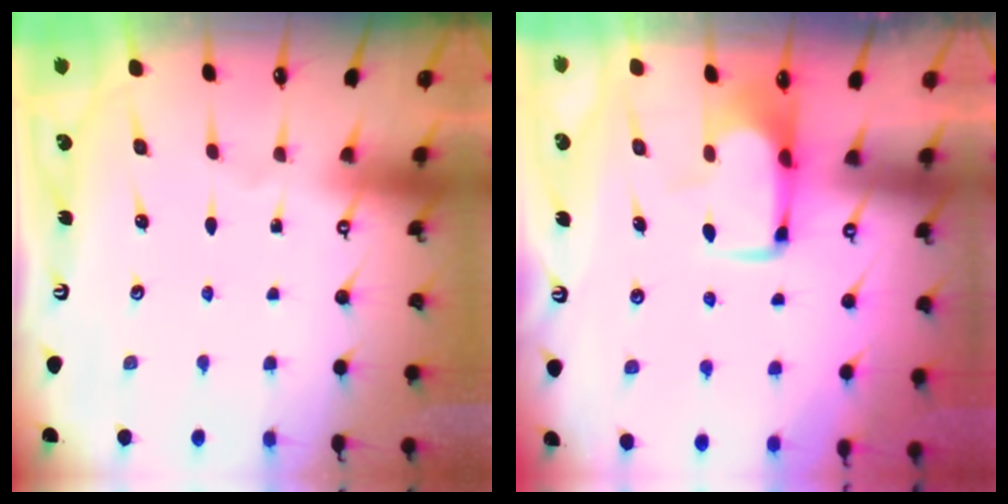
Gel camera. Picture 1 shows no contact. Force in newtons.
{"total": 1.8, "press": 1.7, "slide": 0.5}